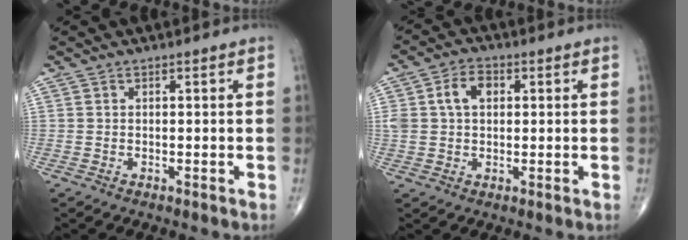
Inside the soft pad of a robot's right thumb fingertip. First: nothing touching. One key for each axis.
{"total": 6.8, "fx": 1.6, "fy": 4.7, "fz": 4.7, "tx": -0.087, "ty": 0.014, "tz": 0.030}